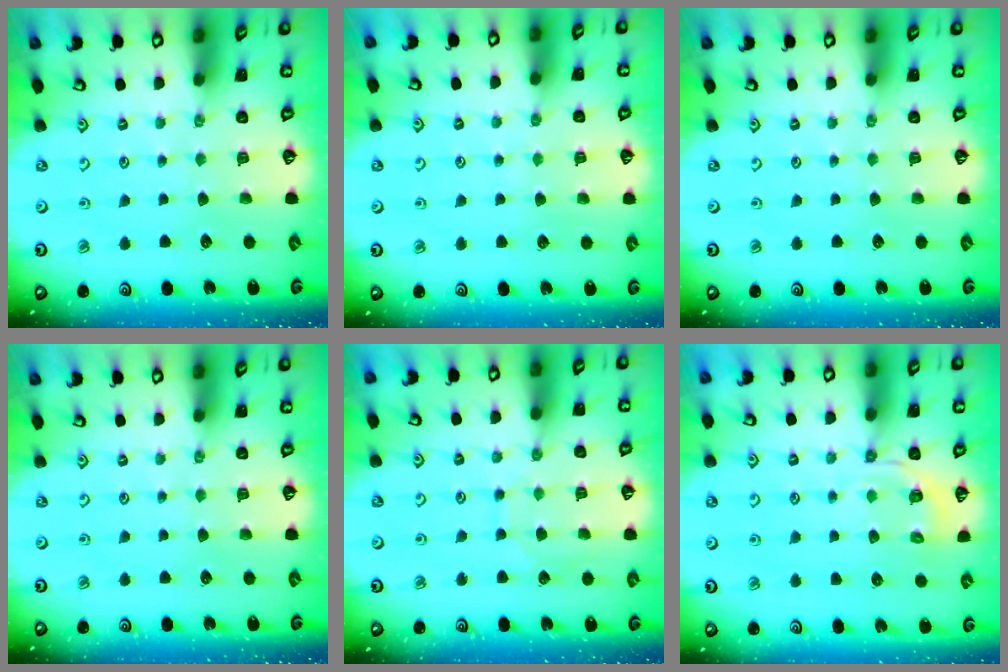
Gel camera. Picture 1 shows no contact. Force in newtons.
{"total": 4.8, "press": 4.7, "slide": 0.6}
{"total": 0.0}
{"total": 0.0}
{"total": 5.8, "press": 5.8, "slide": 0.4}
{"total": 4.5, "press": 4.3, "slide": 1.5}